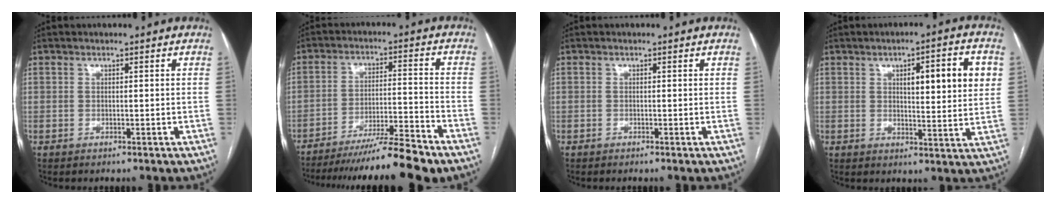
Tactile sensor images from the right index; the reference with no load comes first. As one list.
[{"total": 12.8, "force": [-10.9, -1.0, 6.6], "torque": [-0.087, -0.012, -0.175]}, {"total": 0.0}, {"total": 9.9, "force": [2.9, 1.7, 9.3], "torque": [-0.130, 0.010, 0.039]}]